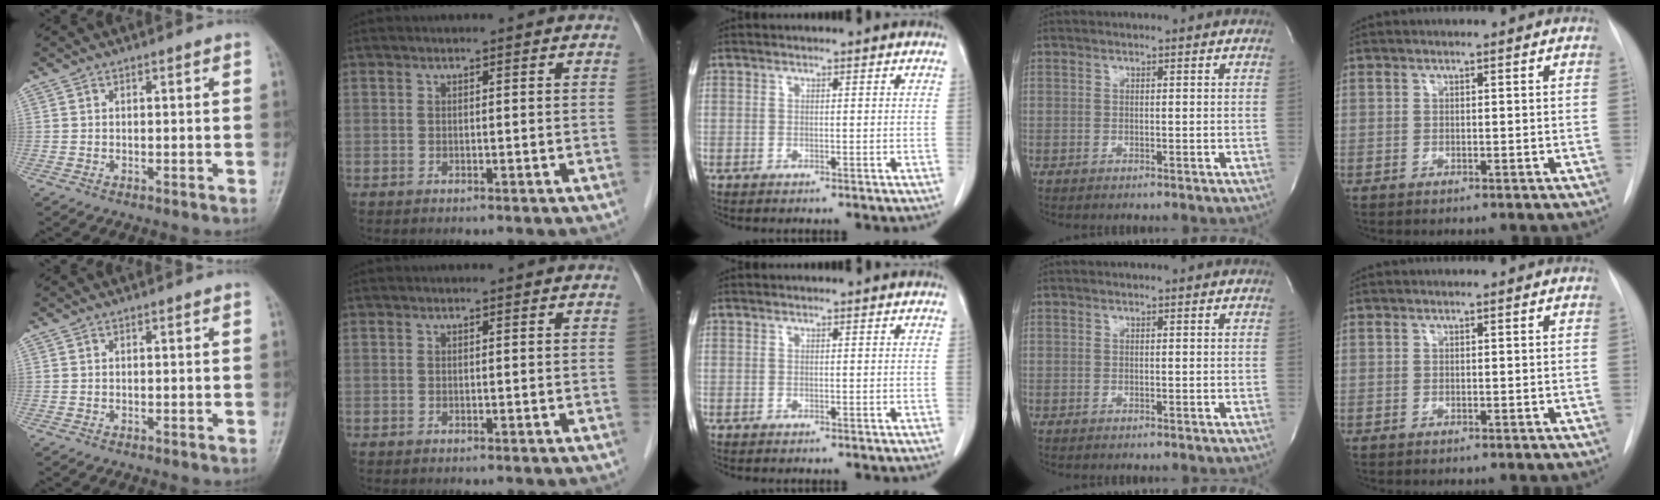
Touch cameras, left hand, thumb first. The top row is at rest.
{}